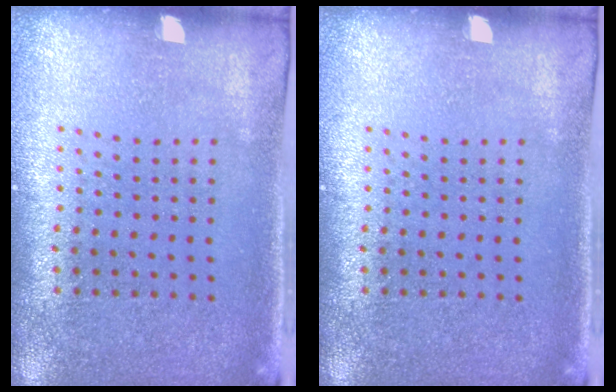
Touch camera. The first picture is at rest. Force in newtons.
{"total": 0.0}